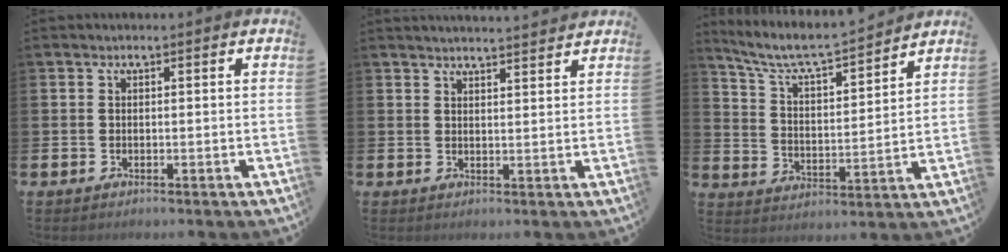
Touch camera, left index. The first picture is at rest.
{"total": 2.8, "force": [2.8, -0.2, -0.1], "torque": [-0.003, -0.016, 0.051]}
{"total": 7.2, "force": [6.8, 0.6, 2.3], "torque": [-0.076, -0.054, 0.115]}